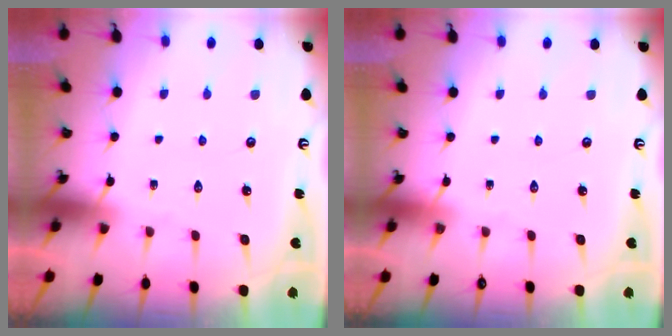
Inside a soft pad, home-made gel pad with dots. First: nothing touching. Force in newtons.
{"total": 0.0}